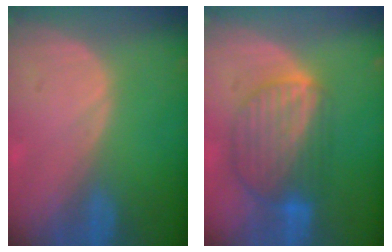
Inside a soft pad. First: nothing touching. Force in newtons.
{"total": 8.7, "press": 7.7, "slide": 4.1}